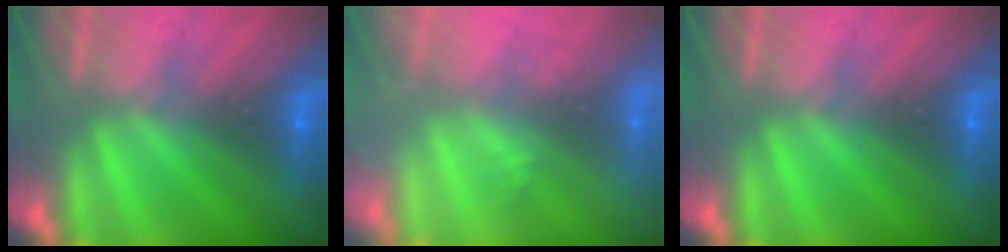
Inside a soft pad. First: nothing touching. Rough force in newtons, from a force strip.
{"total": 1.9}
{"total": 0.0}